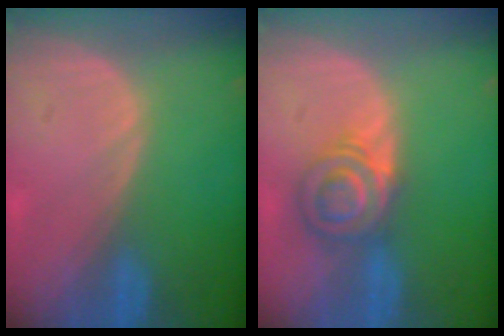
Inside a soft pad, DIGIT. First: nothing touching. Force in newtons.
{"total": 5.8, "press": 5.7, "slide": 1.1}